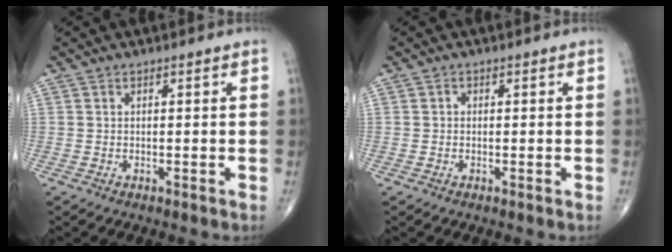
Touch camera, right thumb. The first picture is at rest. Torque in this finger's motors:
{"motor_torque": [-0.43, -0.20, -0.07, -0.09, -0.02]}